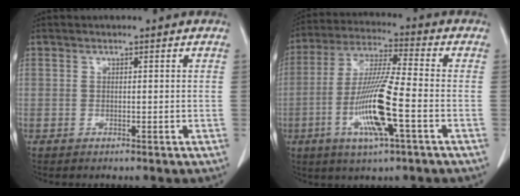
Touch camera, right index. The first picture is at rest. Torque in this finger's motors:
{"motor_torque": [1.95, -0.19, 0.42, 0.17]}